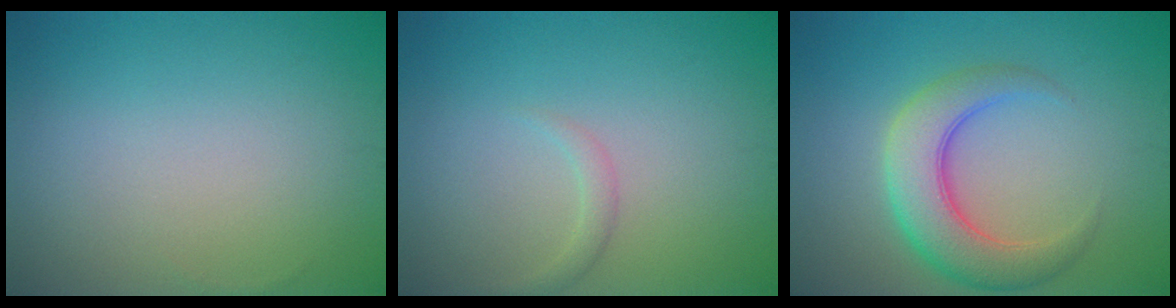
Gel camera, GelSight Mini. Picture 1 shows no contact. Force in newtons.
{"total": 1.0, "press": 1.0, "slide": 0.1}
{"total": 5.9, "press": 5.9, "slide": 0.3}